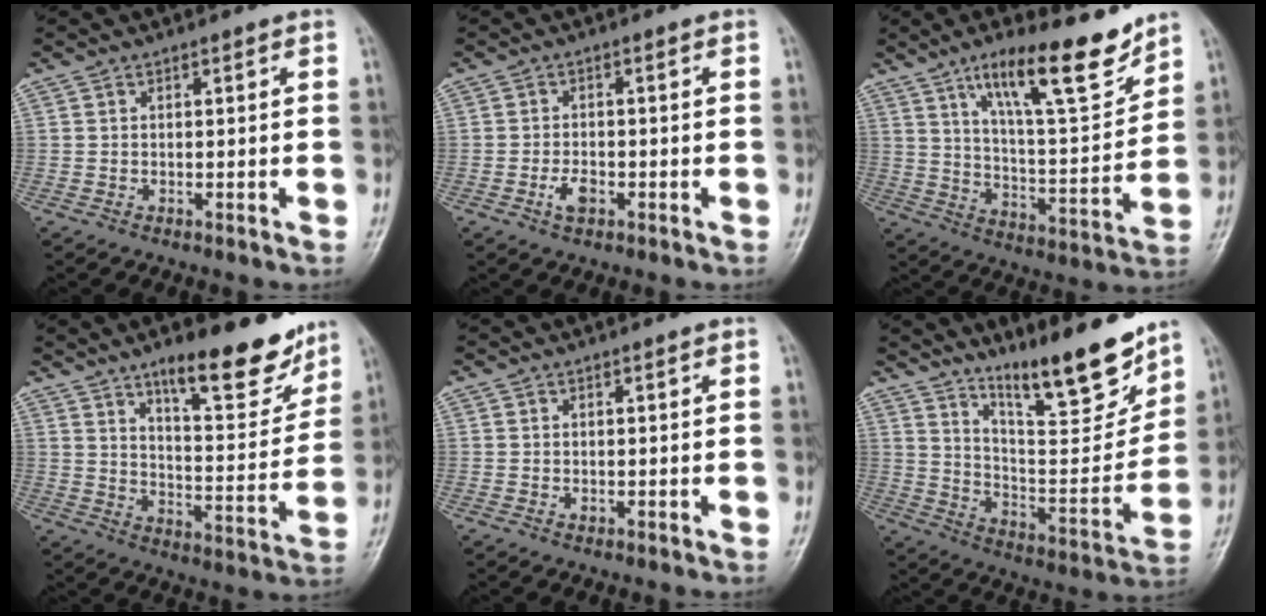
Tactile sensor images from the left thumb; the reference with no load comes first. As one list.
[{"total": 3.2, "force": [-1.5, 1.8, 2.3], "torque": [-0.040, 0.005, -0.027]}, {"total": 17.7, "force": [11.8, 4.5, 12.4], "torque": [-0.166, -0.069, 0.200]}, {"total": 17.1, "force": [11.8, 5.3, 11.2], "torque": [-0.112, -0.078, 0.182]}, {"total": 0.7, "force": [0.0, 0.6, 0.5], "torque": [-0.001, 0.000, 0.000]}, {"total": 18.5, "force": [13.9, 3.9, 11.6], "torque": [-0.137, -0.094, 0.236]}]